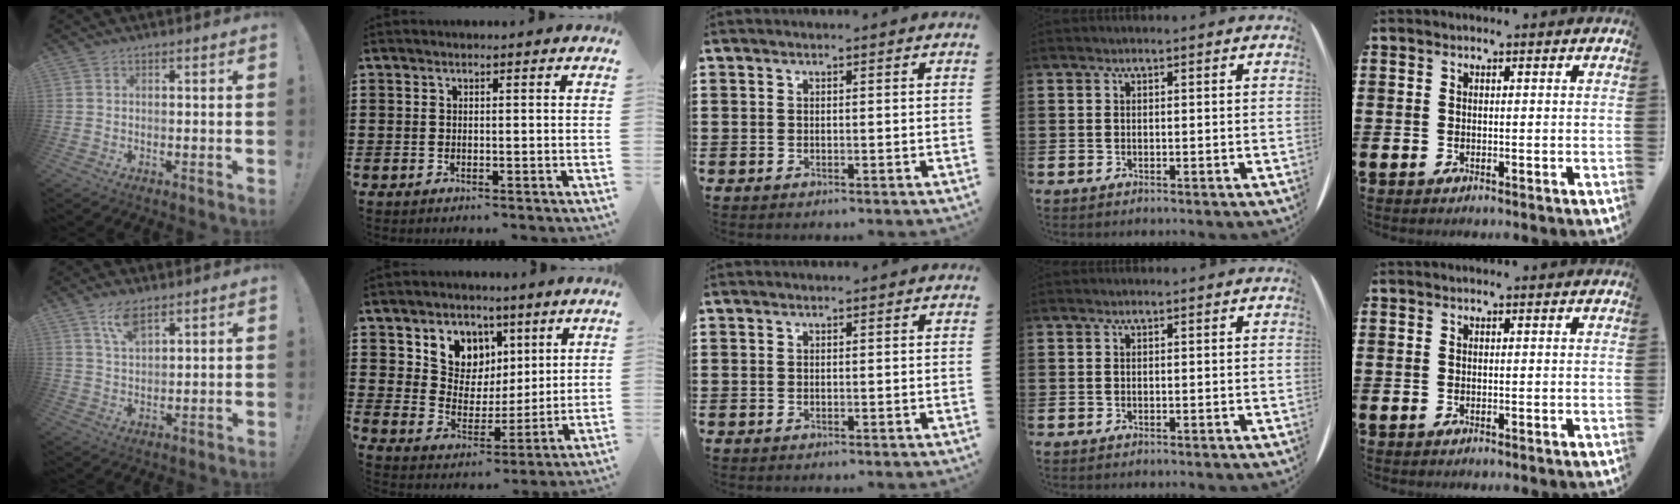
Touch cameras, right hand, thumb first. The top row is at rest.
{"thumb": {"total": 6.8, "force": [4.4, 2.6, 4.4], "torque": [-0.084, -0.015, 0.080]}, "index": {"total": 6.7, "force": [3.8, 5.4, 0.5], "torque": [-0.045, -0.022, 0.069]}}